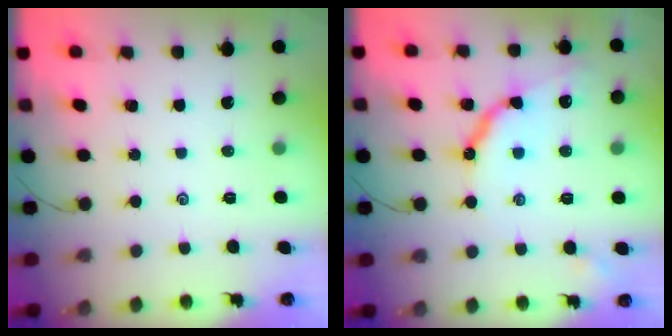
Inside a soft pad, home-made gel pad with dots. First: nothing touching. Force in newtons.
{"total": 10.8, "press": 10.7, "slide": 1.2}